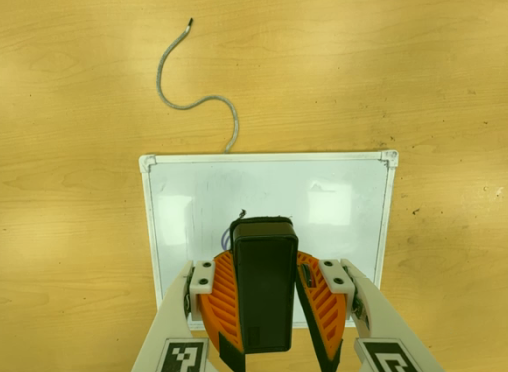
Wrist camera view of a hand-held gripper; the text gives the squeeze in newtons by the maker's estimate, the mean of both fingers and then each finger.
{"total": 7.2, "left": 7.6, "right": 6.8}